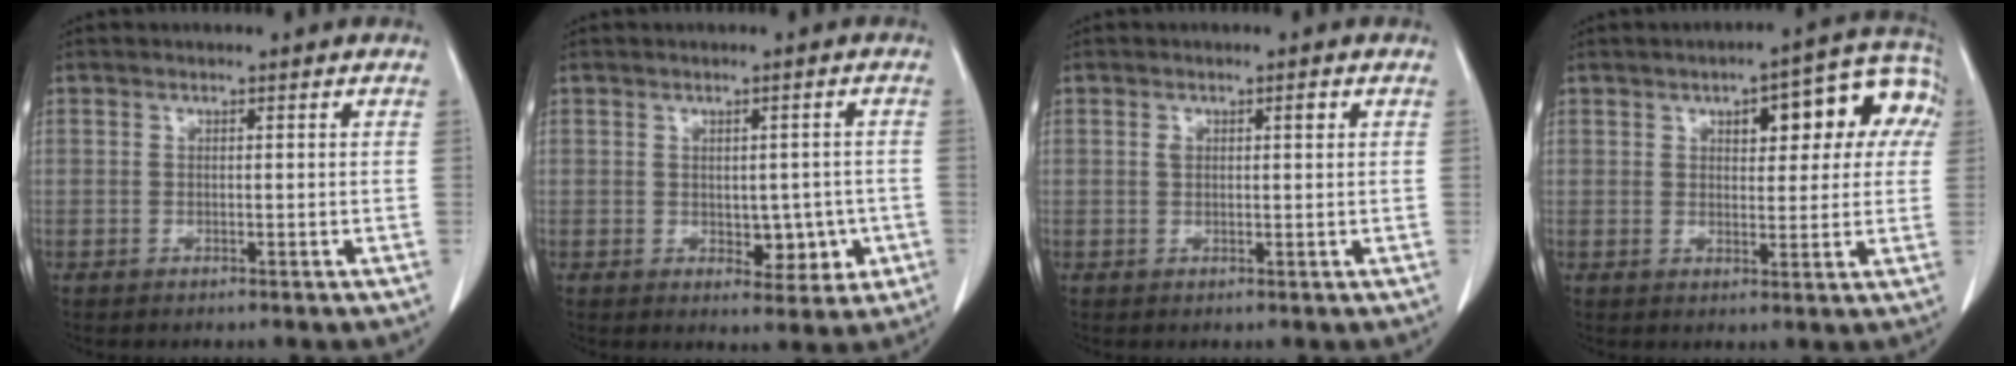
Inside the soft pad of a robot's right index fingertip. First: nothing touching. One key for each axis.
{"total": 5.1, "fx": -0.9, "fy": 3.1, "fz": 4.0, "tx": -0.039, "ty": 0.006, "tz": 0.000}
{"total": 1.8, "fx": 0.6, "fy": 0.7, "fz": 1.5, "tx": -0.028, "ty": 0.011, "tz": 0.013}
{"total": 11.9, "fx": 3.9, "fy": 4.5, "fz": 10.3, "tx": -0.113, "ty": 0.039, "tz": 0.045}